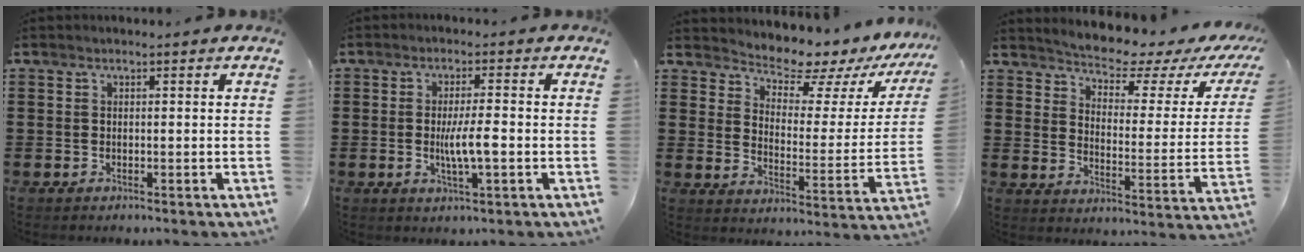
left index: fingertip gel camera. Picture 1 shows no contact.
{"total": 4.9, "force": [-0.7, 0.8, 4.8], "torque": [-0.090, -0.001, -0.016]}
{"total": 5.8, "force": [5.5, 1.2, 1.7], "torque": [-0.041, -0.054, 0.084]}
{"total": 3.8, "force": [3.6, 0.4, 1.3], "torque": [-0.041, -0.033, 0.051]}